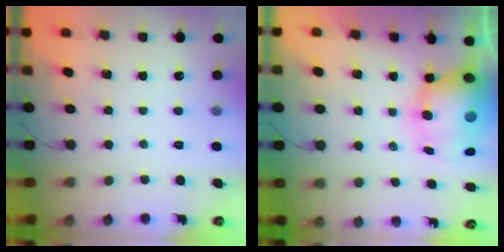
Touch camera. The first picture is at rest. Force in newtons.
{"total": 13.2, "press": 12.8, "slide": 3.3}